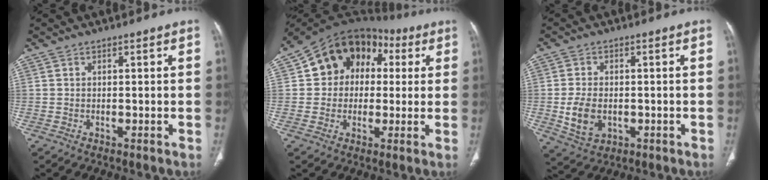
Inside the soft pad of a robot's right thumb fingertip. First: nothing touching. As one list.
[{"total": 14.6, "force": [2.9, 11.9, 8.0], "torque": [-0.083, 0.035, 0.041]}, {"total": 7.4, "force": [-1.1, 5.1, 5.2], "torque": [-0.094, 0.000, -0.009]}]